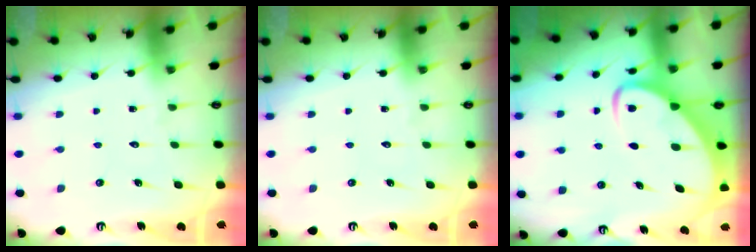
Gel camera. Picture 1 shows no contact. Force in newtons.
{"total": 0.0}
{"total": 4.9, "press": 4.8, "slide": 0.6}